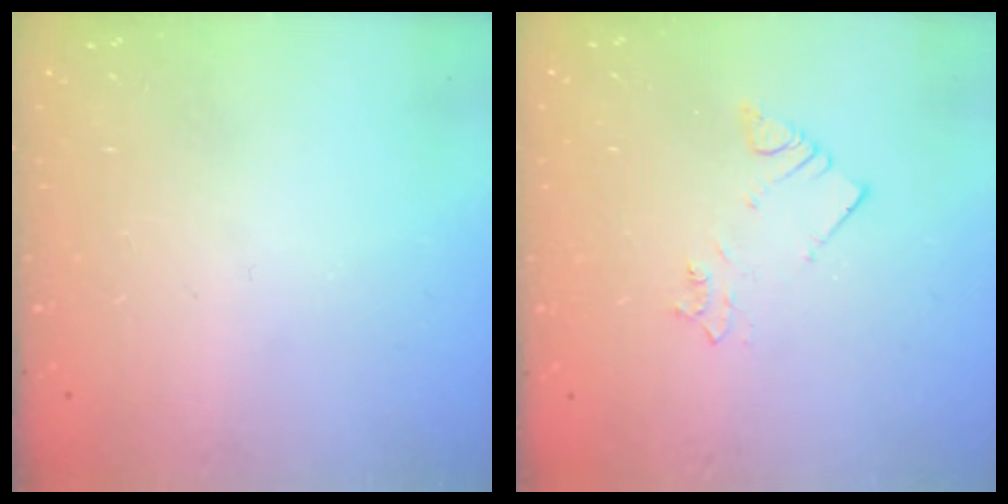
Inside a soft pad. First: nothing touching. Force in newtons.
{"total": 2.7, "press": 2.7, "slide": 0.3}